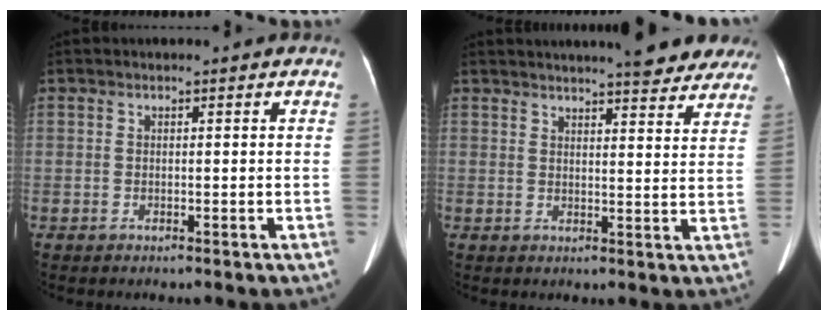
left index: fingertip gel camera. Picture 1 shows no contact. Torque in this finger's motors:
{"motor_torque": [0.97, -1.17, 0.20, 0.04]}